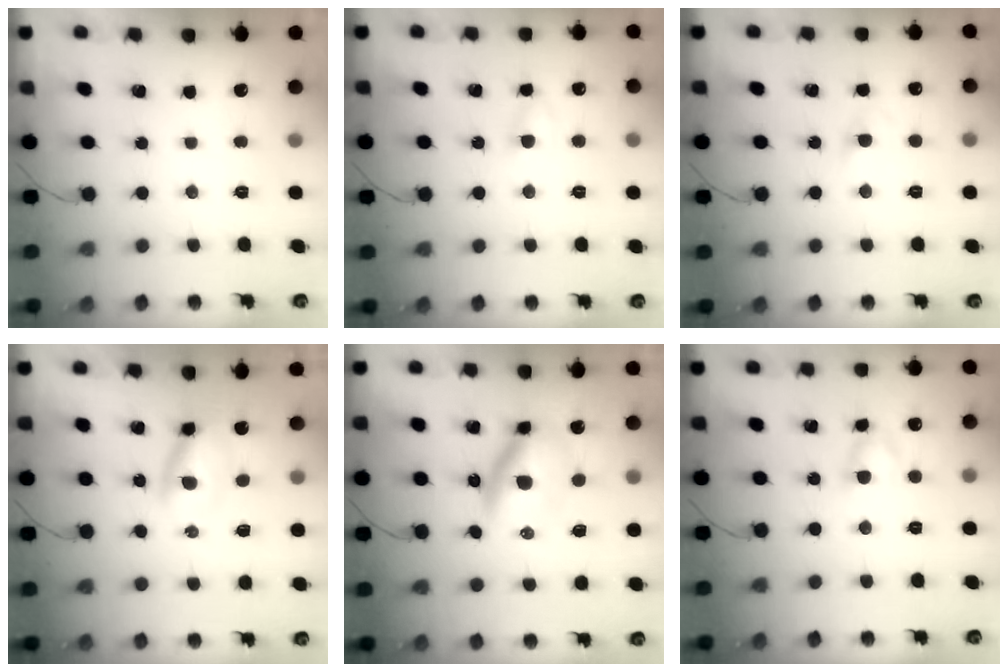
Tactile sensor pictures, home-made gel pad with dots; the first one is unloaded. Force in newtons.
{"total": 3.5, "press": 3.3, "slide": 1.3}
{"total": 3.0, "press": 2.8, "slide": 1.1}
{"total": 3.4, "press": 3.1, "slide": 1.2}
{"total": 8.0, "press": 7.7, "slide": 2.4}
{"total": 3.3, "press": 3.1, "slide": 1.2}